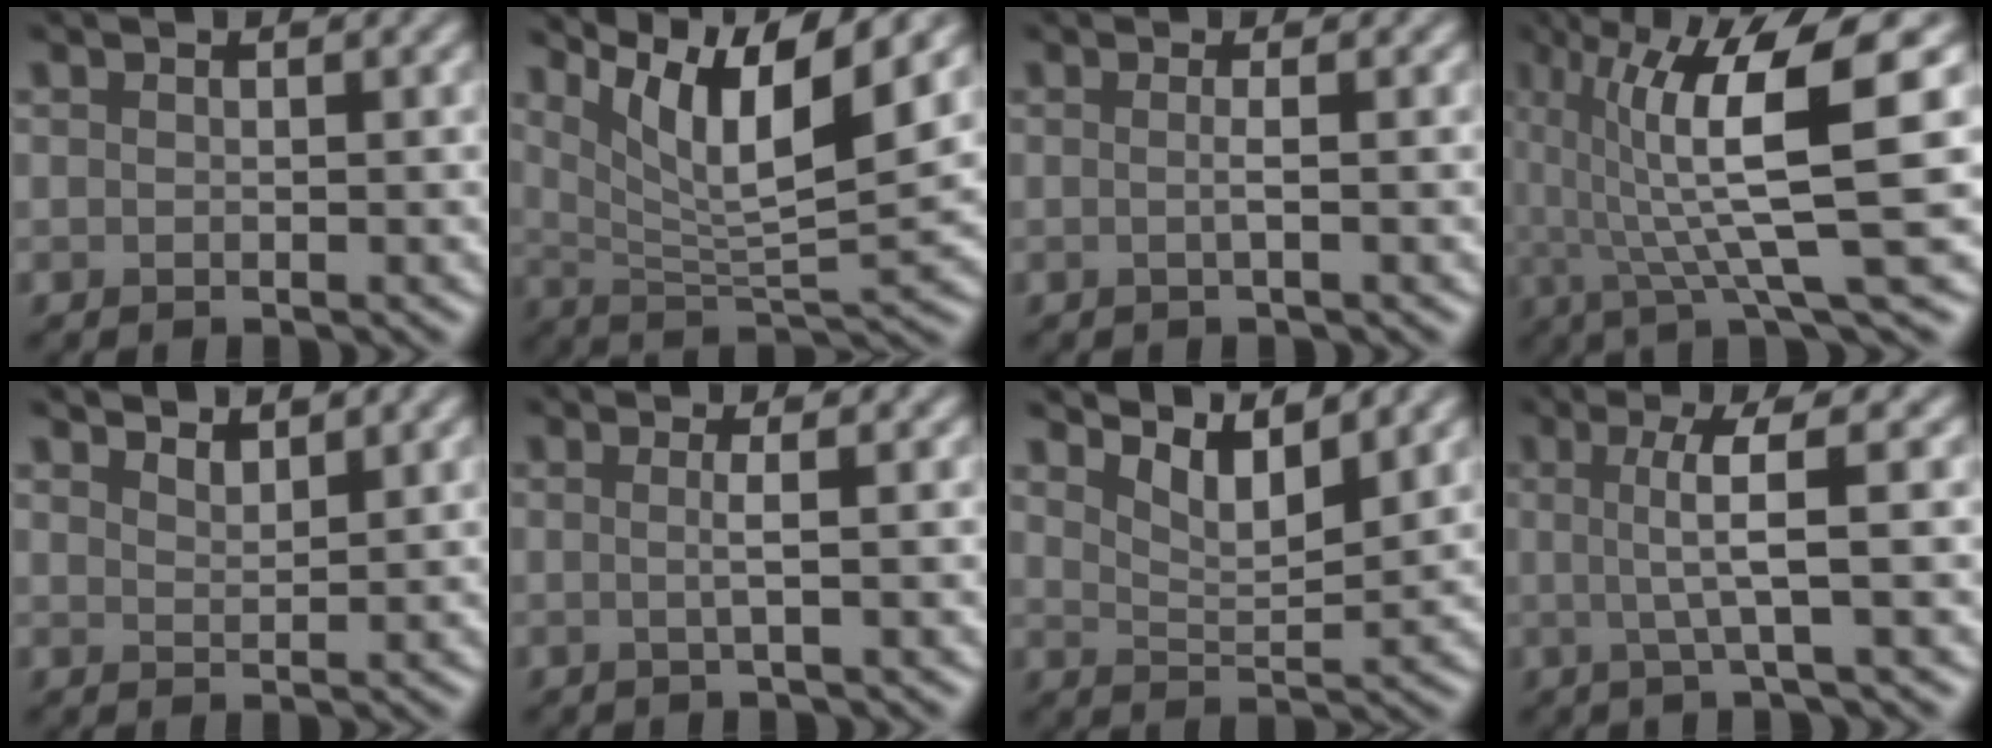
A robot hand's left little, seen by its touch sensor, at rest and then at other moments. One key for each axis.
{"total": 9.3, "fx": 5.3, "fy": 2.1, "fz": 7.4, "tx": -0.124, "ty": -0.004, "tz": 0.099}
{"total": 1.4, "fx": -0.1, "fy": 0.4, "fz": 1.3, "tx": -0.016, "ty": -0.003, "tz": -0.009}
{"total": 10.1, "fx": 1.6, "fy": 1.8, "fz": 9.8, "tx": -0.140, "ty": 0.003, "tz": 0.026}
{"total": 2.4, "fx": 2.3, "fy": 0.4, "fz": 0.6, "tx": -0.006, "ty": 0.001, "tz": 0.037}
{"total": 1.7, "fx": 0.0, "fy": 0.5, "fz": 1.7, "tx": -0.028, "ty": 0.000, "tz": -0.009}
{"total": 3.8, "fx": 3.1, "fy": 0.8, "fz": 2.1, "tx": -0.042, "ty": -0.008, "tz": 0.056}
{"total": 4.2, "fx": 0.4, "fy": 0.7, "fz": 4.2, "tx": -0.074, "ty": 0.002, "tz": 0.003}